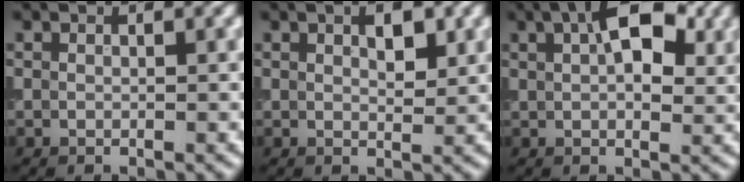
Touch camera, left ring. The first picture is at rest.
{"total": 2.0, "force": [0.9, 0.8, 1.6], "torque": [-0.021, 0.000, 0.016]}
{"total": 6.3, "force": [2.4, 3.0, 5.0], "torque": [-0.073, 0.012, 0.029]}